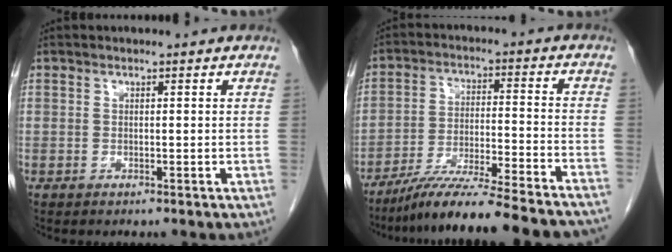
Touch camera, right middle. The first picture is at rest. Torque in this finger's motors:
{"motor_torque": [1.15, -0.99, 0.44, 0.10]}